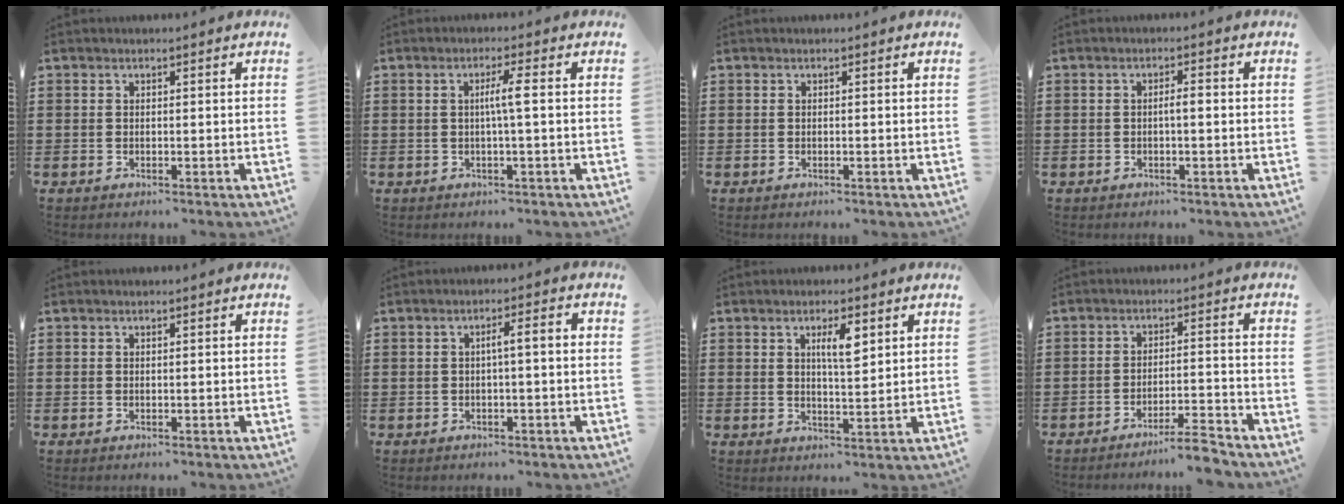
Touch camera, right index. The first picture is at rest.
{"total": 3.2, "force": [0.0, -0.2, 3.2], "torque": [-0.059, -0.003, -0.005]}
{"total": 0.0}
{"total": 1.5, "force": [-0.3, 0.2, 1.4], "torque": [-0.027, 0.001, -0.005]}
{"total": 0.0}
{"total": 2.5, "force": [-0.4, 0.1, 2.5], "torque": [-0.045, 0.001, -0.010]}
{"total": 4.3, "force": [1.9, 1.1, 3.6], "torque": [-0.068, 0.005, 0.028]}
{"total": 5.0, "force": [-4.6, -0.4, 1.9], "torque": [-0.031, -0.007, -0.089]}